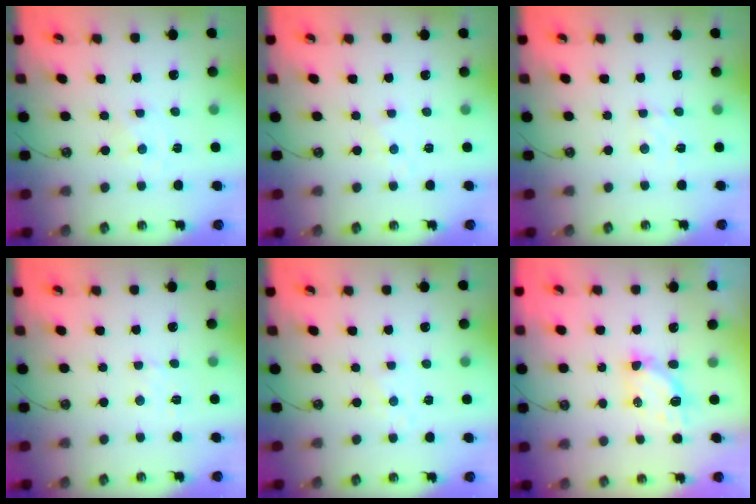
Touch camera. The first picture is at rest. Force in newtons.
{"total": 1.9, "press": 1.9, "slide": 0.5}
{"total": 3.1, "press": 3.1, "slide": 0.4}
{"total": 3.2, "press": 3.2, "slide": 0.4}
{"total": 2.2, "press": 2.1, "slide": 0.4}
{"total": 6.5, "press": 6.5, "slide": 0.2}